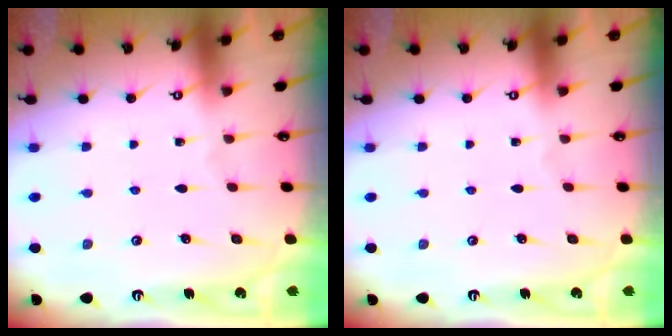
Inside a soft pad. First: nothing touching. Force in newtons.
{"total": 0.0}